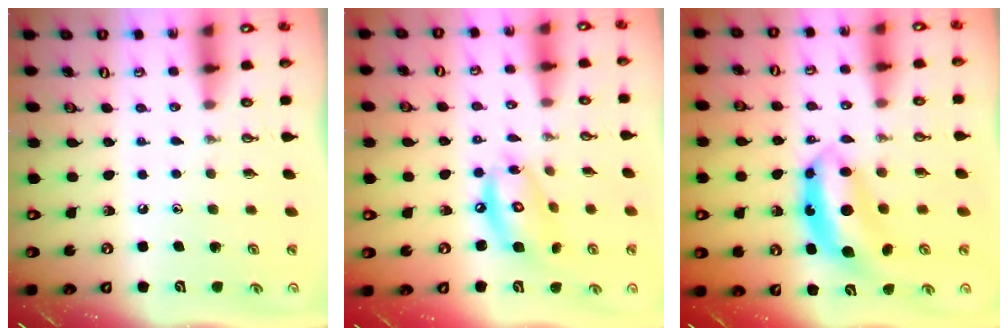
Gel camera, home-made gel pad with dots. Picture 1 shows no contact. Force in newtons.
{"total": 11.5, "press": 11.5, "slide": 0.8}
{"total": 7.7, "press": 7.7, "slide": 0.1}